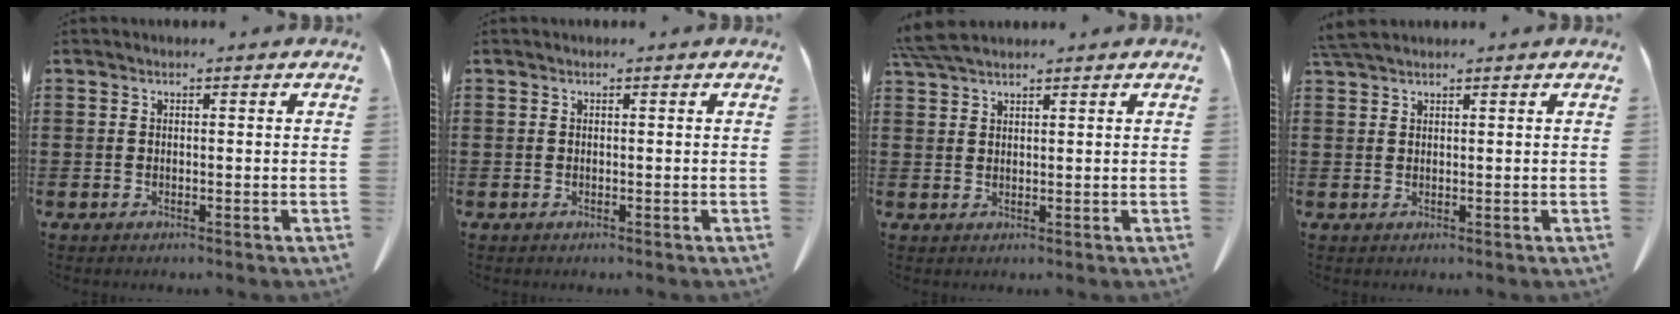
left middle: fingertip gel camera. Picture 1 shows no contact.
{"total": 0.0}
{"total": 3.9, "force": [3.3, 0.6, 1.9], "torque": [-0.049, -0.002, 0.065]}
{"total": 2.3, "force": [2.0, 0.3, 1.2], "torque": [-0.029, 0.001, 0.040]}